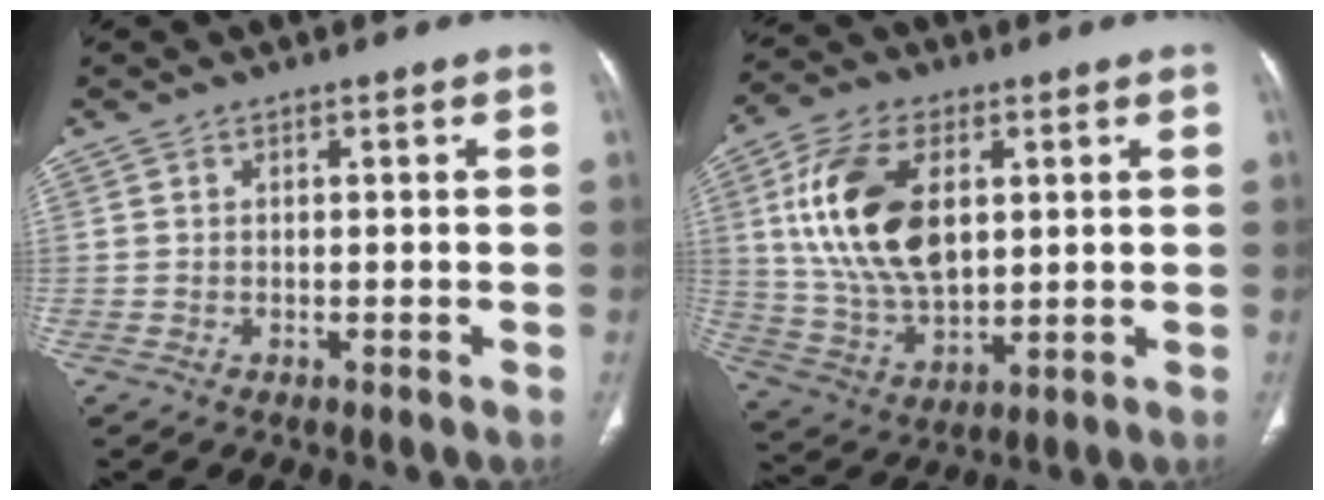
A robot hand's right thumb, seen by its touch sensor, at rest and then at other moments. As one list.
[{"total": 18.4, "force": [4.3, 10.9, 14.2], "torque": [-0.255, -0.011, 0.087]}]